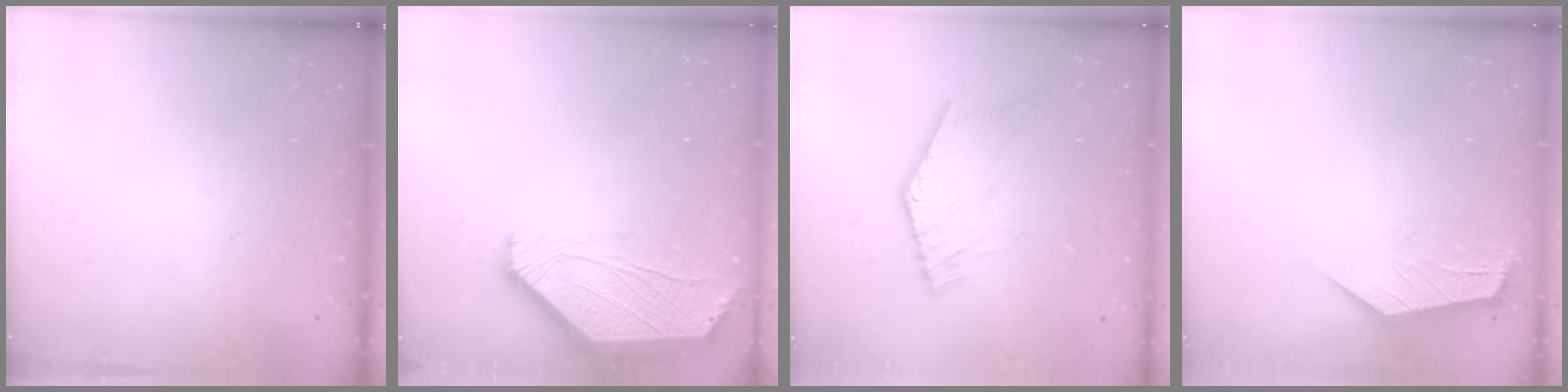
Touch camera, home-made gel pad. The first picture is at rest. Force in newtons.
{"total": 2.6, "press": 2.6, "slide": 0.5}
{"total": 0.5, "press": 0.2, "slide": 0.5}
{"total": 1.7, "press": 1.7, "slide": 0.1}